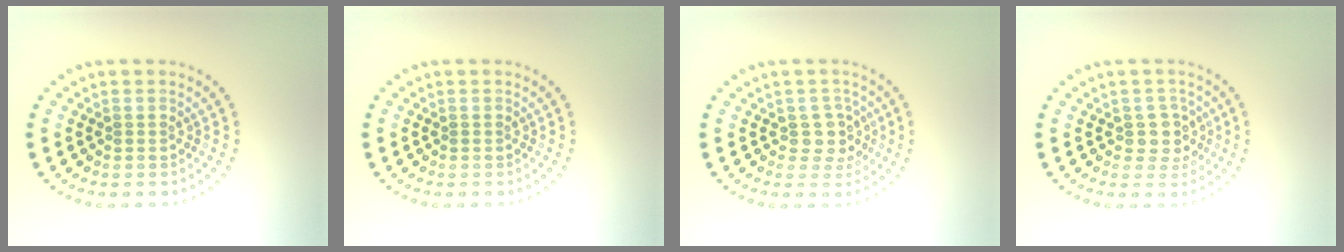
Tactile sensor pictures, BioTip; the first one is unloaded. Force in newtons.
{"total": 0.0}
{"total": 2.4, "press": 2.1, "slide": 1.2}
{"total": 2.4, "press": 2.0, "slide": 1.3}